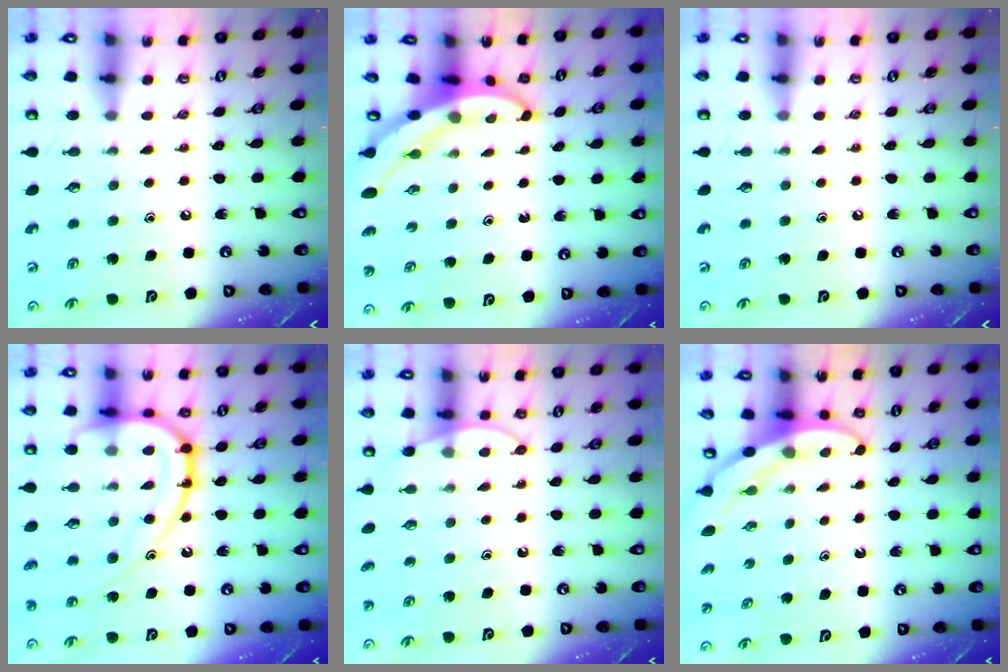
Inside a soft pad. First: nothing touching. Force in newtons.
{"total": 5.7, "press": 5.7, "slide": 0.4}
{"total": 0.0}
{"total": 20.1, "press": 20.0, "slide": 1.9}
{"total": 7.2, "press": 7.1, "slide": 0.7}
{"total": 3.8, "press": 3.8, "slide": 0.3}